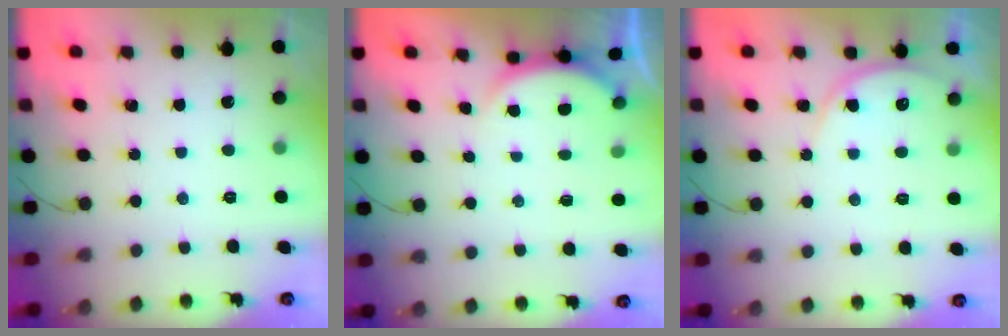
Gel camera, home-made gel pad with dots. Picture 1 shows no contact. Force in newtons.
{"total": 2.6, "press": 2.5, "slide": 0.6}
{"total": 6.6, "press": 6.6, "slide": 0.6}